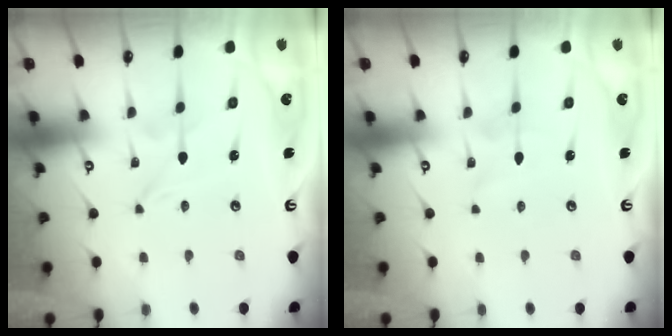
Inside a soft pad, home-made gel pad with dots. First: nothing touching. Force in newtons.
{"total": 1.9, "press": 1.9, "slide": 0.2}